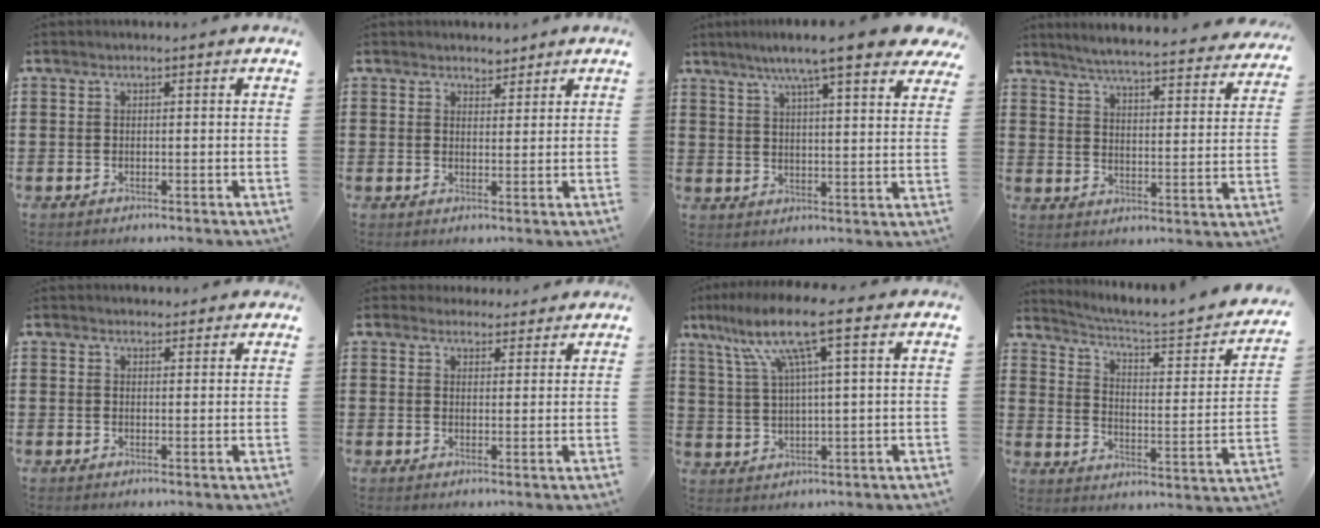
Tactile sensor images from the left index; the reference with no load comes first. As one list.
[{"total": 2.3, "force": [2.1, 0.9, 0.1], "torque": [-0.009, 0.002, 0.040]}, {"total": 8.5, "force": [6.9, 0.4, 5.0], "torque": [-0.103, -0.022, 0.115]}, {"total": 4.9, "force": [4.6, -0.5, 1.6], "torque": [-0.054, -0.038, 0.074]}, {"total": 1.8, "force": [1.7, 0.6, -0.1], "torque": [0.005, 0.002, 0.031]}, {"total": 3.2, "force": [3.0, 1.1, 0.3], "torque": [-0.007, -0.005, 0.056]}, {"total": 10.4, "force": [5.3, 0.8, 9.0], "torque": [-0.201, -0.008, 0.082]}, {"total": 3.5, "force": [2.7, 0.4, 2.1], "torque": [-0.060, -0.028, 0.034]}]